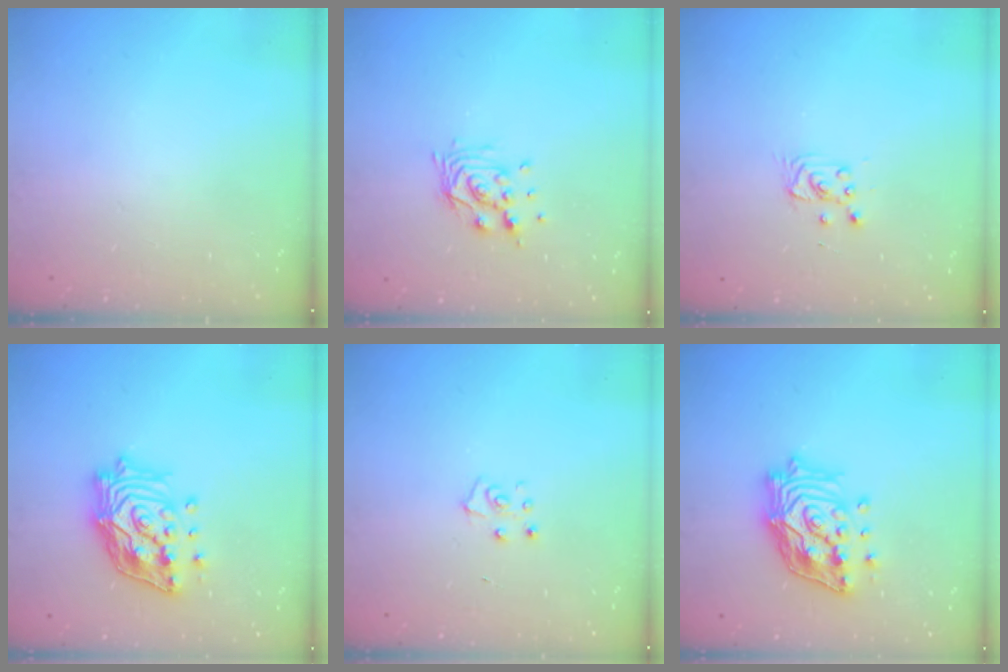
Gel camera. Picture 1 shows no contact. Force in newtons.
{"total": 9.3, "press": 9.3, "slide": 0.4}
{"total": 2.9, "press": 2.9, "slide": 0.4}
{"total": 18.1, "press": 17.9, "slide": 2.7}
{"total": 5.3, "press": 5.3, "slide": 0.5}
{"total": 18.1, "press": 17.9, "slide": 2.7}